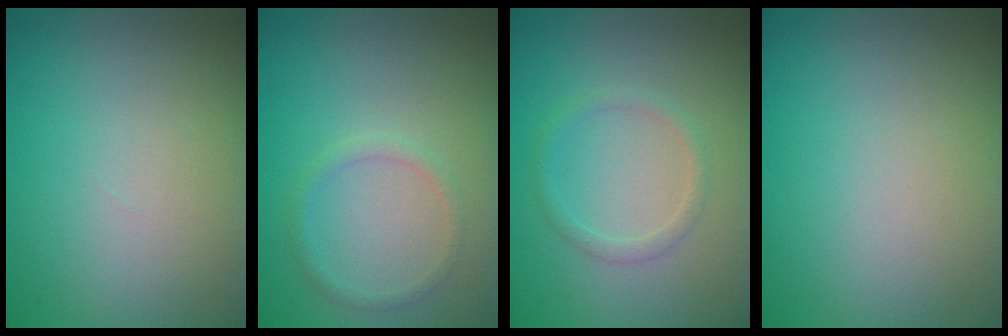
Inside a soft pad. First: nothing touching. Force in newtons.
{"total": 1.2, "press": 1.2, "slide": 0.2}
{"total": 1.3, "press": 1.3, "slide": 0.1}
{"total": 0.0}